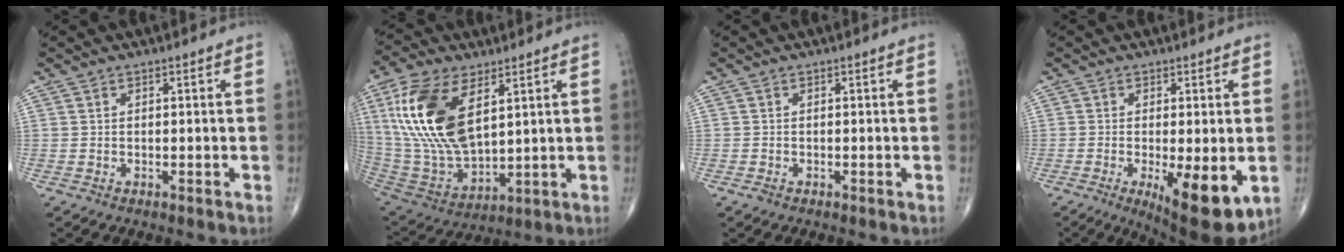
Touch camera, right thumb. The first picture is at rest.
{"total": 20.8, "force": [6.9, 10.5, 16.6], "torque": [-0.337, -0.028, 0.138]}
{"total": 0.6, "force": [-0.4, 0.4, 0.3], "torque": [-0.005, 0.000, -0.008]}
{"total": 12.0, "force": [-3.3, 3.7, 10.9], "torque": [-0.157, -0.024, -0.041]}